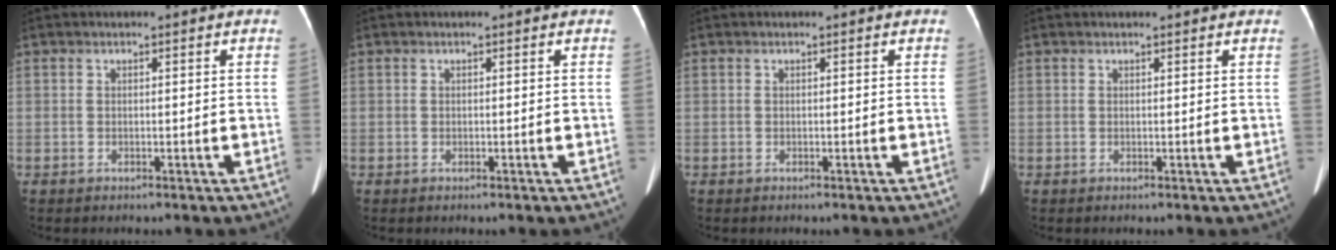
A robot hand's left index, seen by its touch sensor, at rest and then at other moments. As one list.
[{"total": 0.0}, {"total": 0.0}, {"total": 1.4, "force": [1.4, 0.2, 0.4], "torque": [-0.008, 0.009, 0.013]}]